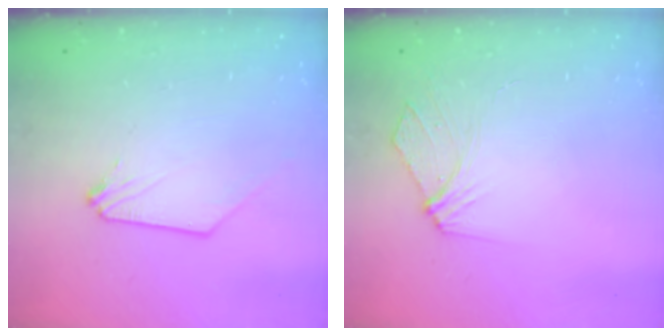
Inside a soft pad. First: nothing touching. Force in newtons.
{"total": 6.8, "press": 6.8, "slide": 0.8}